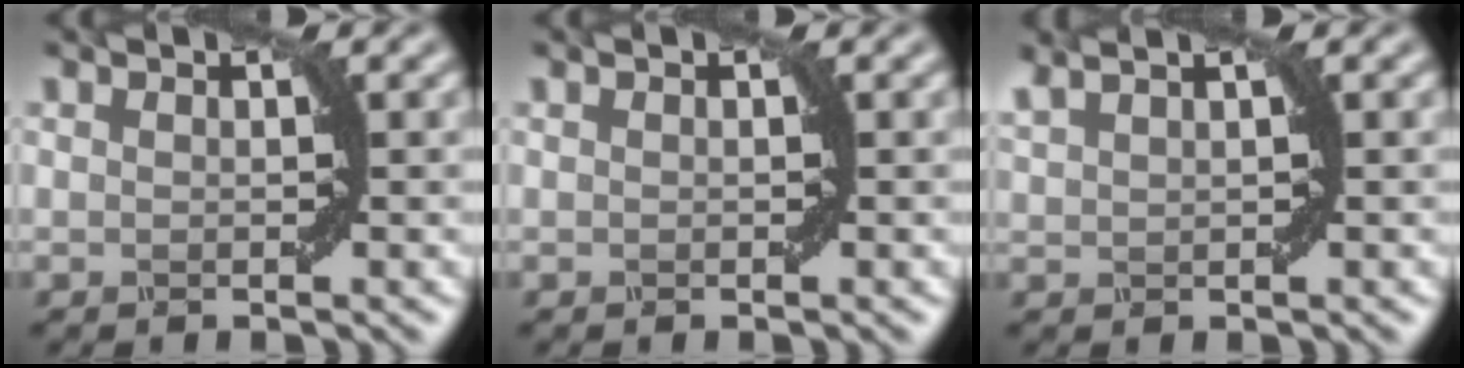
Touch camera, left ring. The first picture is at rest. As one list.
[{"total": 0.0}, {"total": 3.1, "force": [2.1, 1.1, 2.0], "torque": [-0.018, 0.018, 0.011]}]